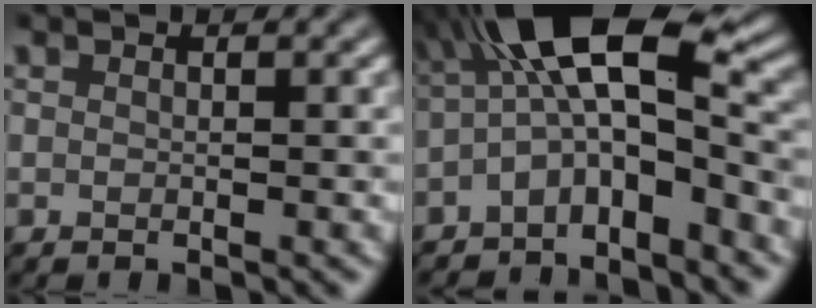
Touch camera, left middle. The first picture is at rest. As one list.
[{"total": 9.4, "force": [-1.9, 3.7, 8.5], "torque": [-0.137, 0.028, -0.052]}]